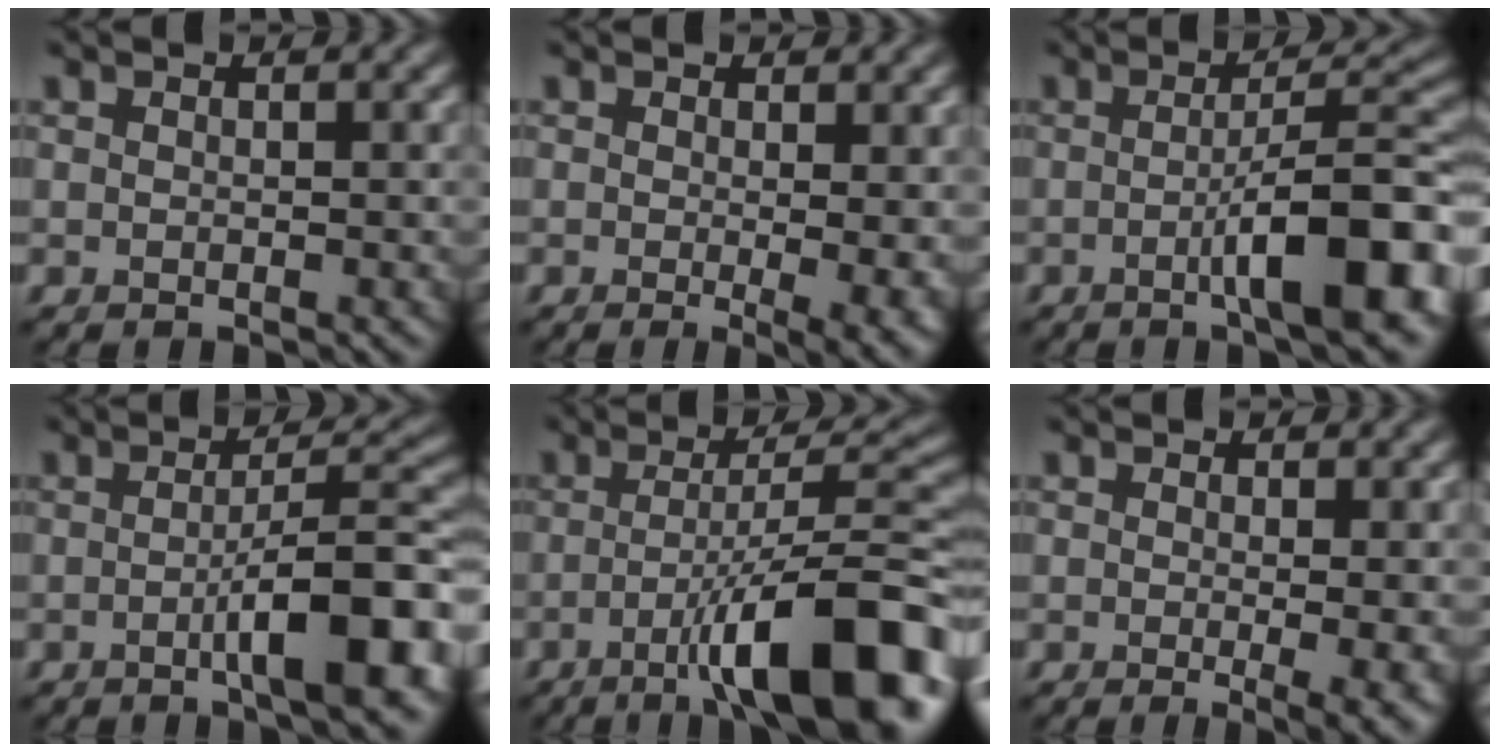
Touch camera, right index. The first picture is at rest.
{"total": 4.9, "force": [-0.5, 1.4, 4.7], "torque": [-0.057, -0.017, 0.000]}
{"total": 9.2, "force": [-2.7, 1.9, 8.5], "torque": [-0.110, 0.012, -0.046]}
{"total": 8.2, "force": [-2.5, 1.7, 7.6], "torque": [-0.101, 0.014, -0.042]}
{"total": 12.2, "force": [-4.9, 2.6, 10.9], "torque": [-0.149, 0.012, -0.077]}
{"total": 4.4, "force": [-0.5, 1.2, 4.3], "torque": [-0.052, -0.014, -0.002]}